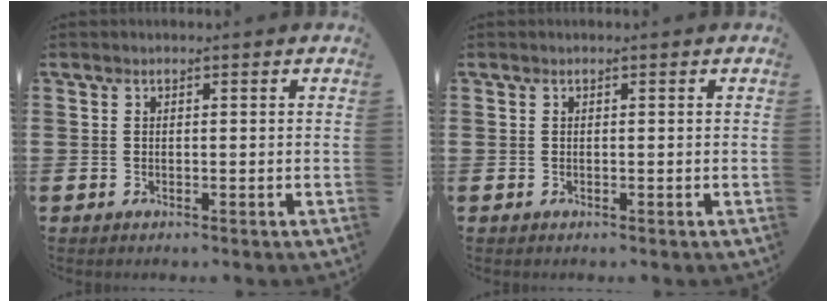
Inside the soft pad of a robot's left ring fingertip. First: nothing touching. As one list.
[{"total": 0.0}]